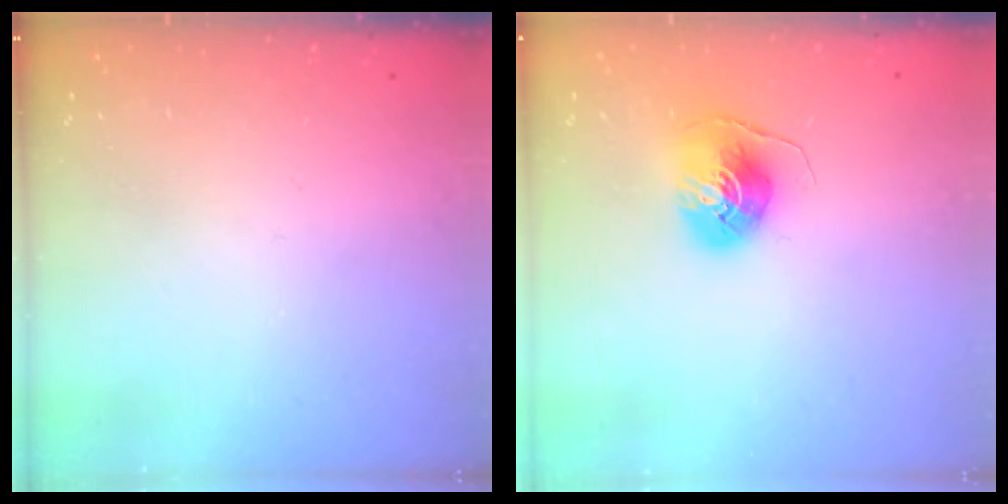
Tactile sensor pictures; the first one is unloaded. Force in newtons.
{"total": 8.4, "press": 8.3, "slide": 0.7}